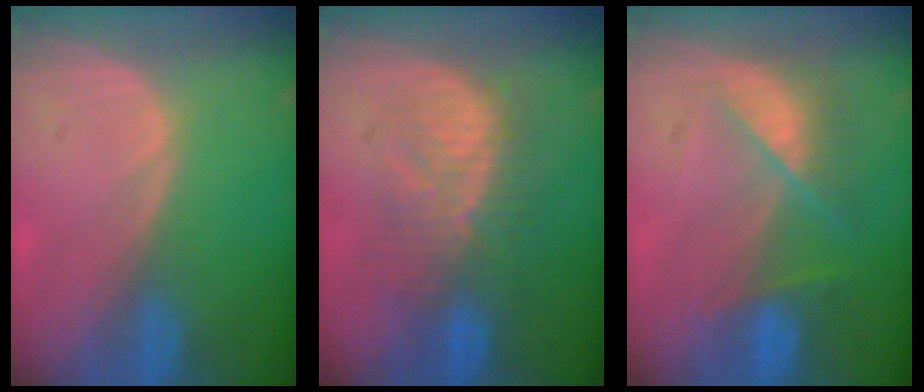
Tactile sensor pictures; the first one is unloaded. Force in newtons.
{"total": 8.7, "press": 8.4, "slide": 2.2}
{"total": 7.3, "press": 6.5, "slide": 3.2}